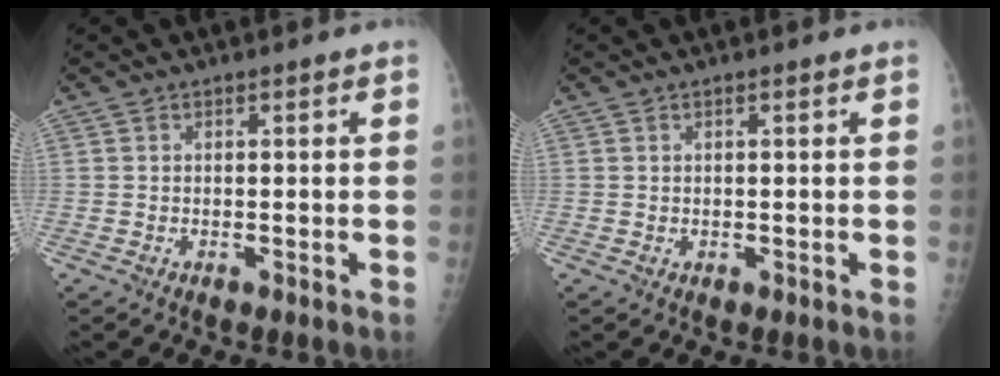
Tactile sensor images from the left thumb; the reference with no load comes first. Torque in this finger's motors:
{"motor_torque": [-0.39, 0.01, 0.15, 0.08, 0.00]}